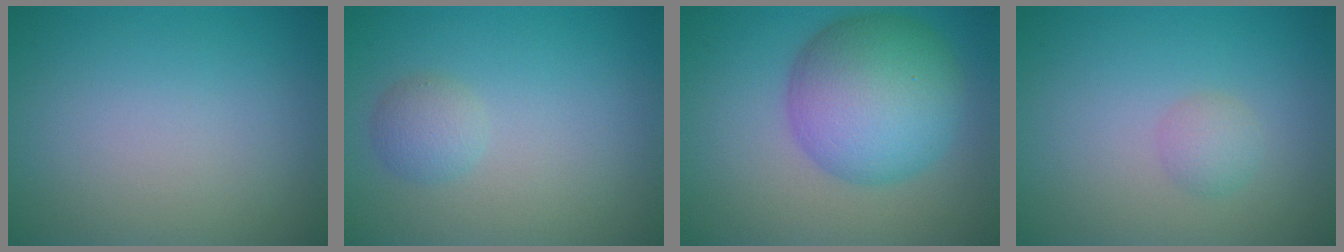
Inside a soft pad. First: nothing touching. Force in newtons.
{"total": 1.7, "press": 1.7, "slide": 0.0}
{"total": 9.1, "press": 9.1, "slide": 0.2}
{"total": 1.4, "press": 1.4, "slide": 0.1}